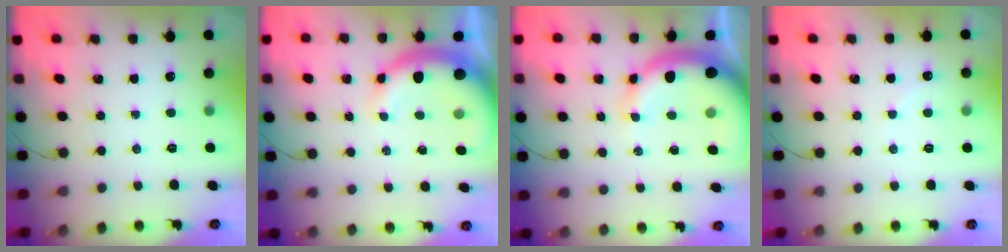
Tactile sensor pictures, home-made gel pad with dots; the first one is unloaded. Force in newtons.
{"total": 9.8, "press": 9.6, "slide": 2.0}
{"total": 13.1, "press": 12.8, "slide": 2.3}
{"total": 4.8, "press": 4.6, "slide": 1.5}